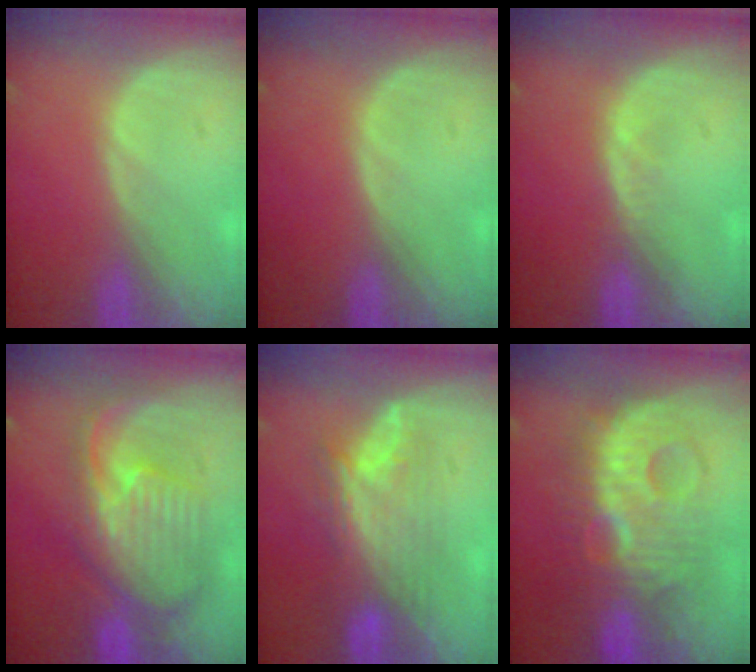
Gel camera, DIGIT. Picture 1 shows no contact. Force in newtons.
{"total": 0.0}
{"total": 1.1, "press": 1.1, "slide": 0.3}
{"total": 10.6, "press": 9.5, "slide": 4.7}
{"total": 7.6, "press": 7.2, "slide": 2.2}
{"total": 10.3, "press": 10.3, "slide": 0.2}